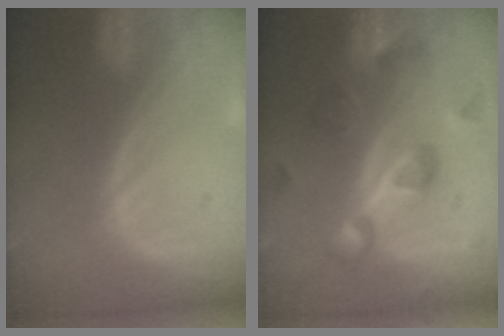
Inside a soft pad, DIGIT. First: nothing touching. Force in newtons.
{"total": 9.4, "press": 8.4, "slide": 4.3}